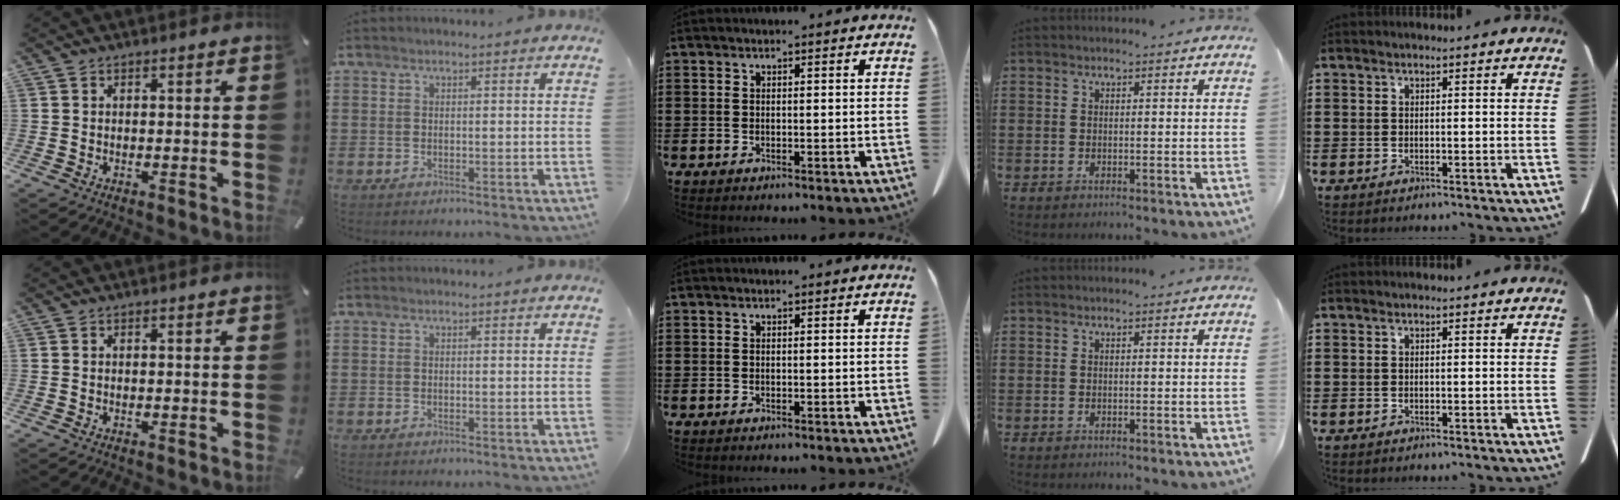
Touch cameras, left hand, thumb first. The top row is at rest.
{}